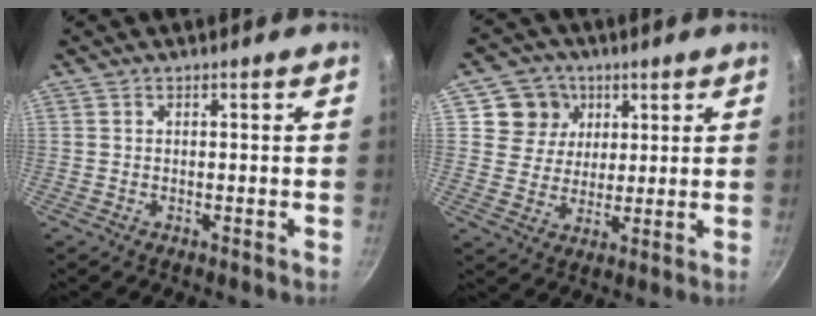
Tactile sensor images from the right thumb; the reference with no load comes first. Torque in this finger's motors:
{"motor_torque": [-0.05, 1.02, 0.06, -0.27, -0.03]}